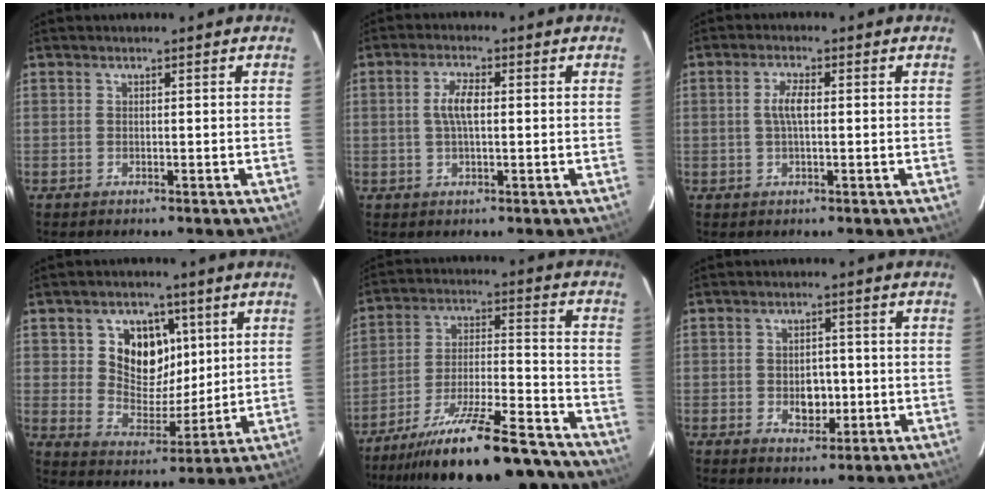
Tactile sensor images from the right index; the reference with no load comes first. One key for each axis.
{"total": 4.2, "fx": 0.3, "fy": 1.4, "fz": 3.9, "tx": -0.080, "ty": 0.006, "tz": 0.007}
{"total": 3.3, "fx": 0.1, "fy": 0.9, "fz": 3.1, "tx": -0.063, "ty": 0.004, "tz": 0.003}
{"total": 11.2, "fx": 3.7, "fy": 8.7, "fz": 6.0, "tx": -0.111, "ty": -0.001, "tz": 0.072}
{"total": 23.2, "fx": -19.9, "fy": 4.3, "fz": 11.1, "tx": -0.193, "ty": -0.021, "tz": -0.290}
{"total": 4.9, "fx": -0.8, "fy": 3.5, "fz": 3.3, "tx": -0.057, "ty": 0.000, "tz": -0.006}